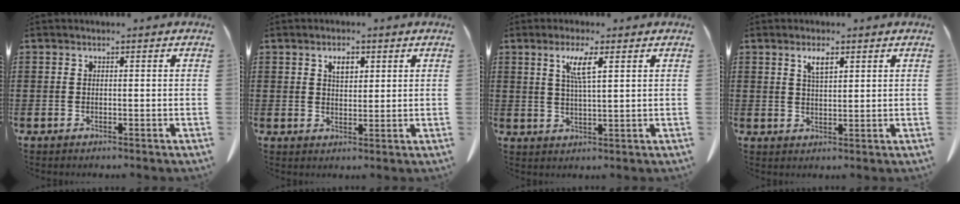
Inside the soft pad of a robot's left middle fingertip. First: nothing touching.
{"total": 2.6, "force": [1.4, 1.2, 1.8], "torque": [-0.024, -0.002, 0.021]}
{"total": 4.7, "force": [2.2, 0.5, 4.1], "torque": [-0.086, 0.003, 0.035]}
{"total": 2.8, "force": [1.8, 0.8, 2.0], "torque": [-0.036, 0.000, 0.029]}